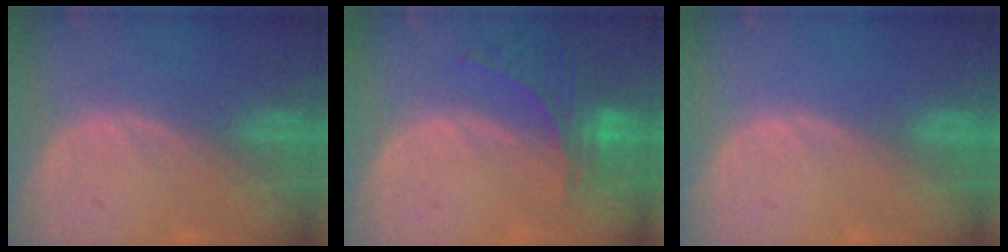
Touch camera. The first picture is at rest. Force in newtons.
{"total": 5.9, "press": 5.6, "slide": 1.9}
{"total": 0.0}